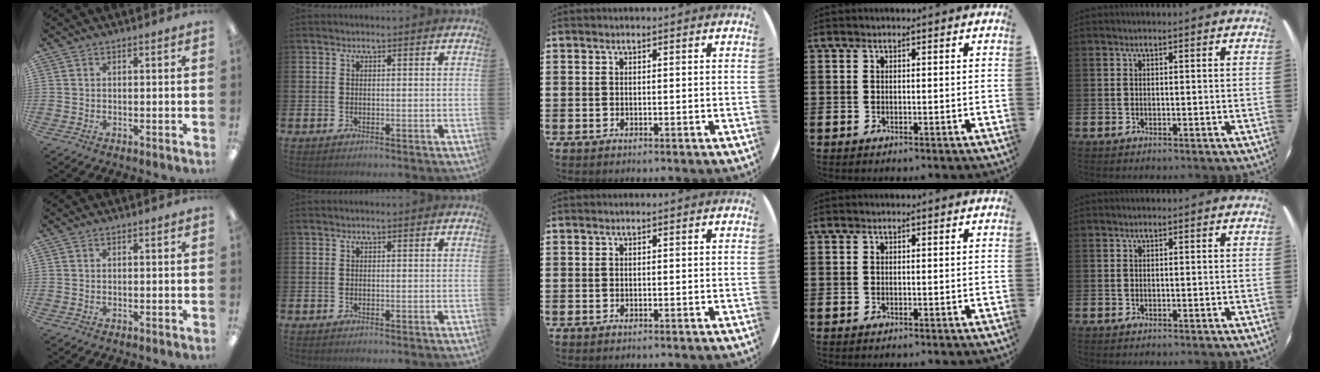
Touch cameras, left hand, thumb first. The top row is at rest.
{}